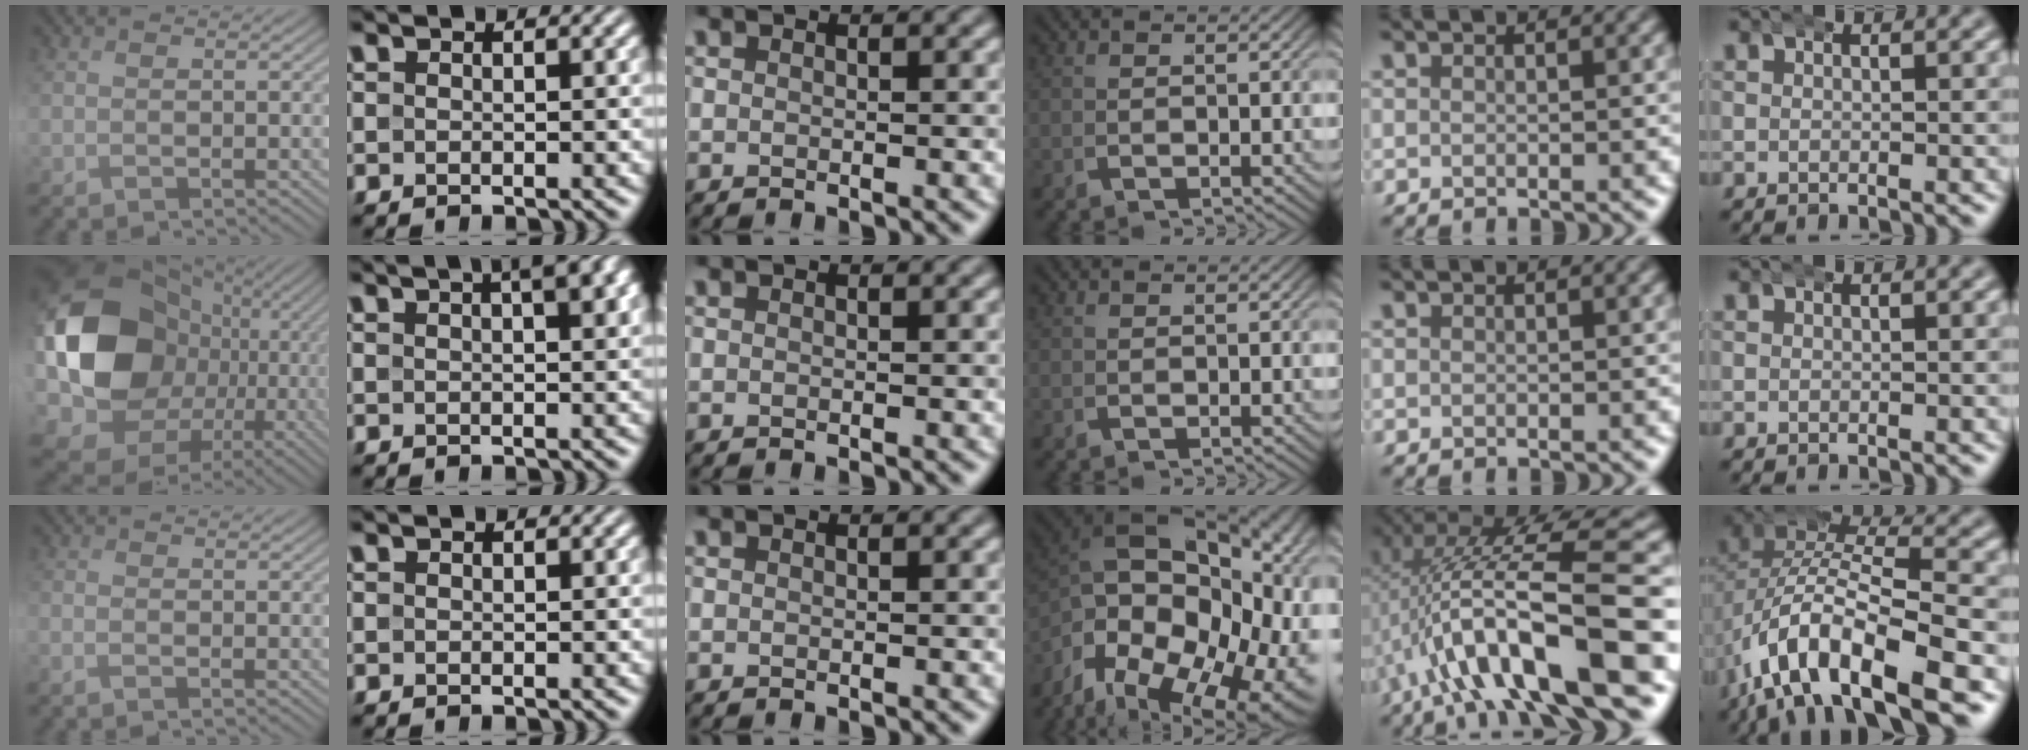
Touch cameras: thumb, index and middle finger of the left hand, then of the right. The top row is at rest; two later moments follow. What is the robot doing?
{"motion": "wrap", "object": "bandana"}